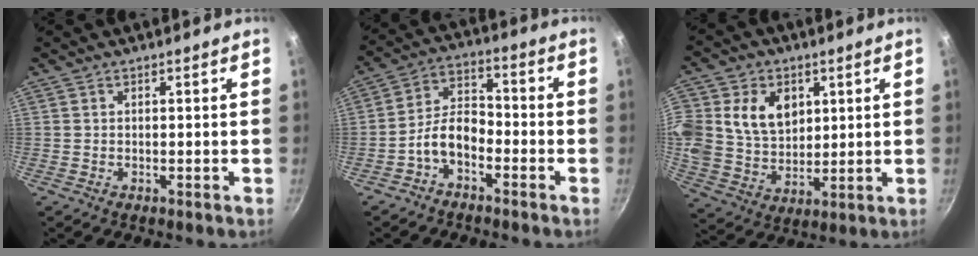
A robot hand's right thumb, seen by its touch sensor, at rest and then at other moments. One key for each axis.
{"total": 7.3, "fx": -3.8, "fy": 4.1, "fz": 4.7, "tx": -0.074, "ty": 0.050, "tz": -0.079}
{"total": 16.1, "fx": 4.2, "fy": 12.7, "fz": 9.0, "tx": -0.171, "ty": -0.004, "tz": 0.081}